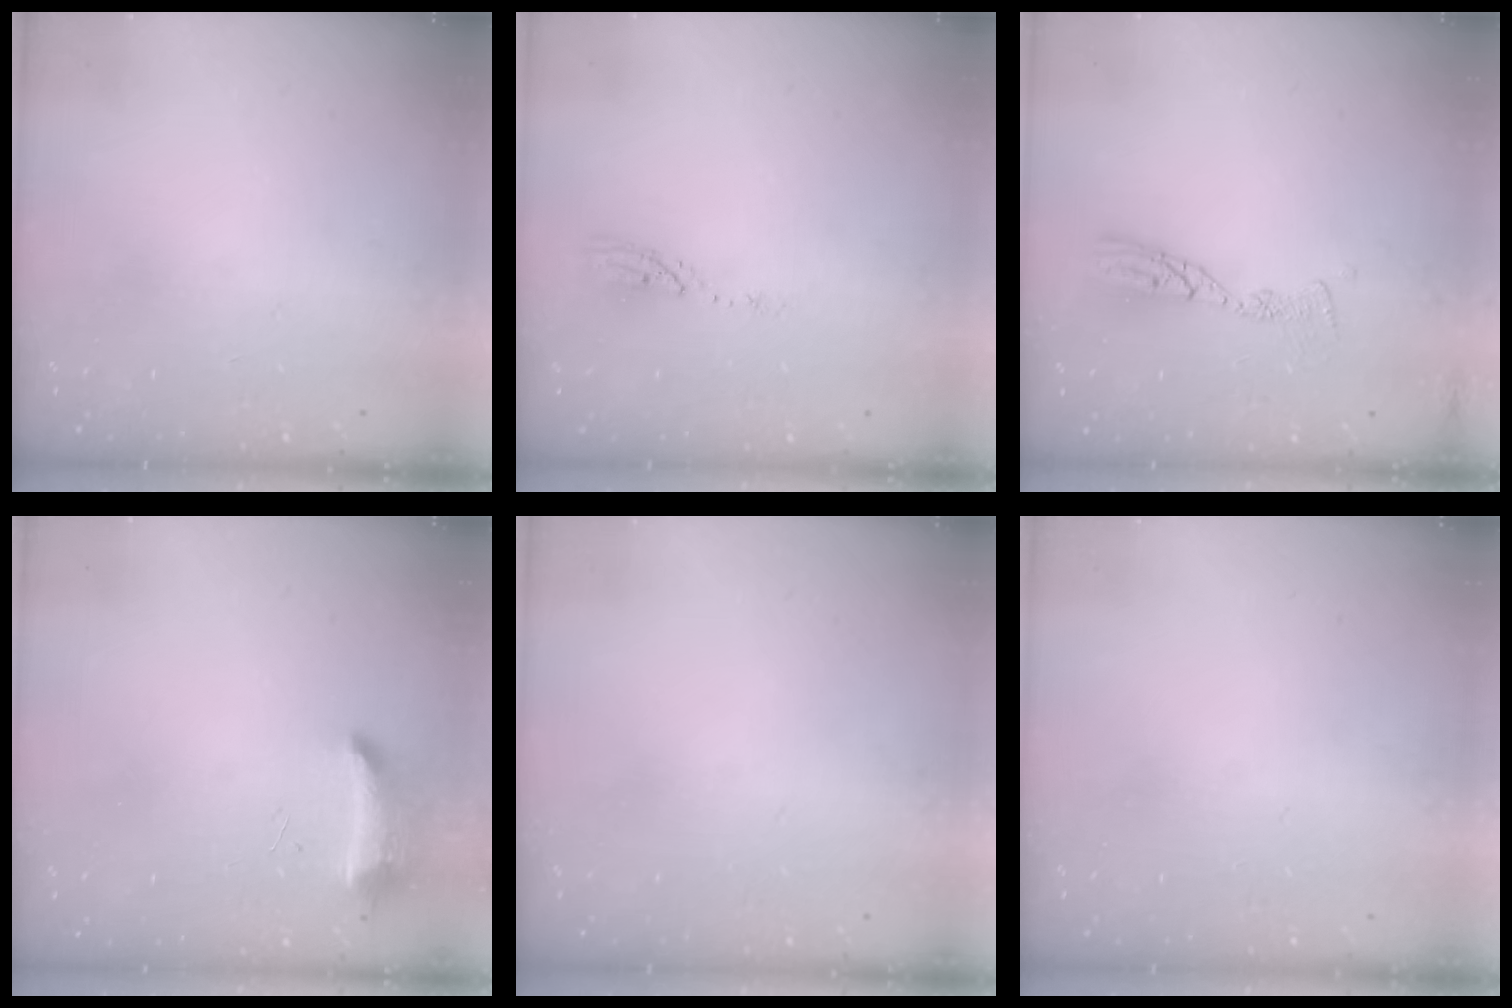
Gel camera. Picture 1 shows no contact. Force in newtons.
{"total": 4.1, "press": 4.1, "slide": 0.3}
{"total": 9.7, "press": 9.7, "slide": 0.9}
{"total": 8.5, "press": 8.4, "slide": 1.6}
{"total": 0.0}
{"total": 0.0}